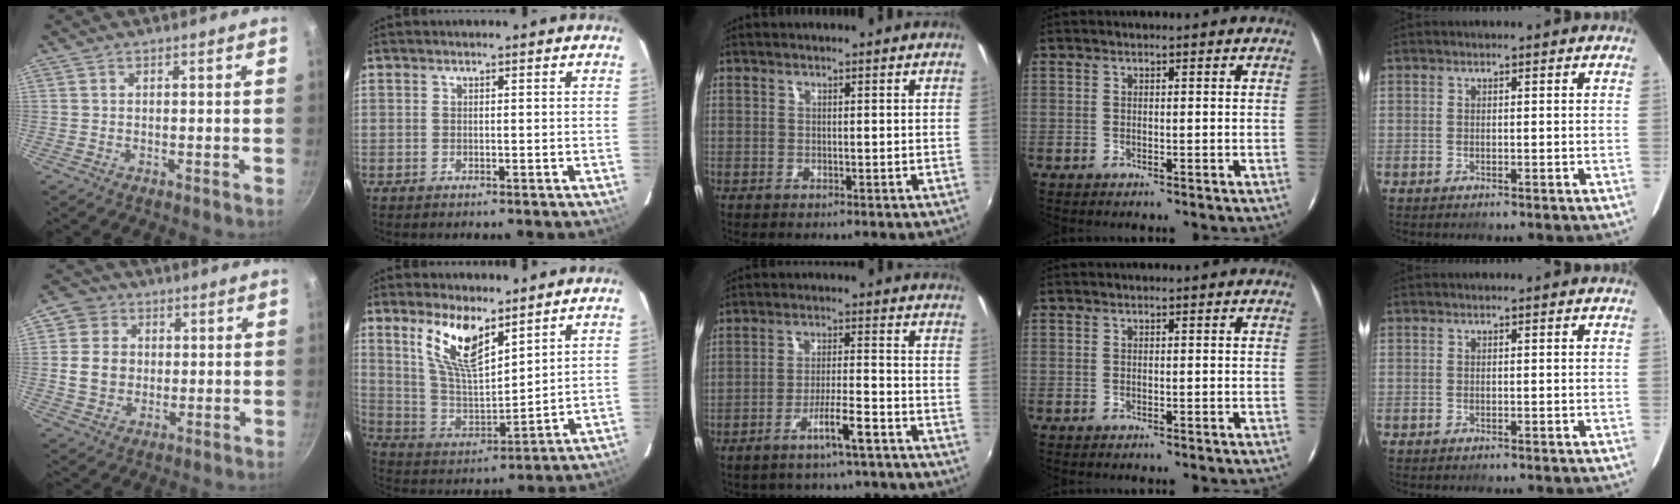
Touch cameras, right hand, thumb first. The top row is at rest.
{"thumb": {"total": 9.0, "force": [1.1, 8.1, 3.8], "torque": [-0.033, 0.004, 0.014]}, "index": {"total": 12.5, "force": [7.9, 4.4, 8.7], "torque": [-0.169, 0.003, 0.162]}, "middle": {"total": 7.5, "force": [-6.2, 1.6, 3.8], "torque": [-0.072, 0.008, -0.091]}}